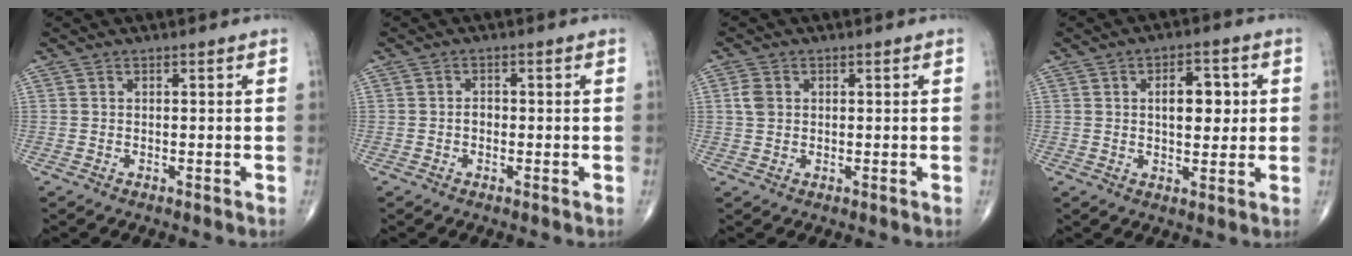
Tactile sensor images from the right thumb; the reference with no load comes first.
{"total": 1.4, "force": [-0.4, 1.0, 0.9], "torque": [-0.007, 0.004, -0.009]}
{"total": 2.7, "force": [0.5, 2.1, 1.6], "torque": [-0.031, 0.004, 0.009]}
{"total": 7.7, "force": [1.3, 4.1, 6.3], "torque": [-0.069, 0.000, 0.020]}